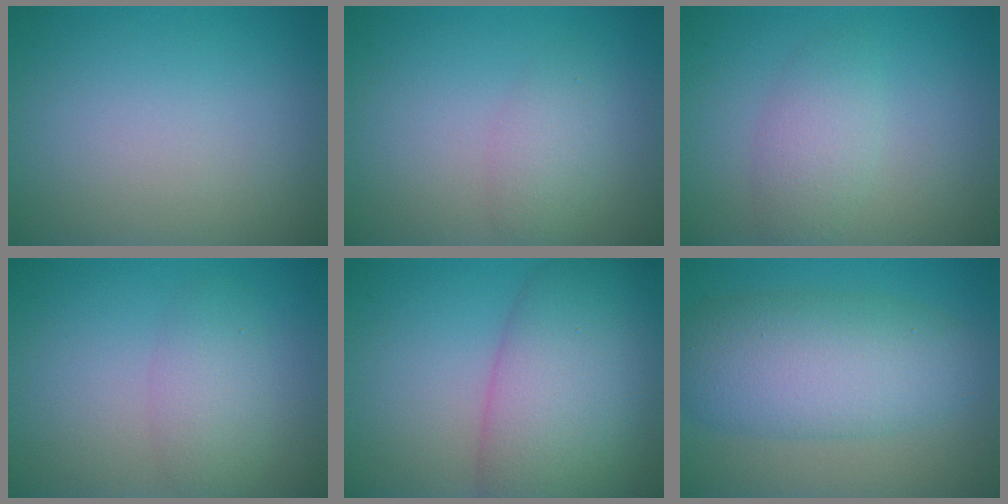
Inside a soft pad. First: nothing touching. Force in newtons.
{"total": 2.1, "press": 2.1, "slide": 0.0}
{"total": 2.7, "press": 2.7, "slide": 0.1}
{"total": 2.8, "press": 2.8, "slide": 0.1}
{"total": 10.2, "press": 10.2, "slide": 0.4}
{"total": 7.9, "press": 7.9, "slide": 0.1}